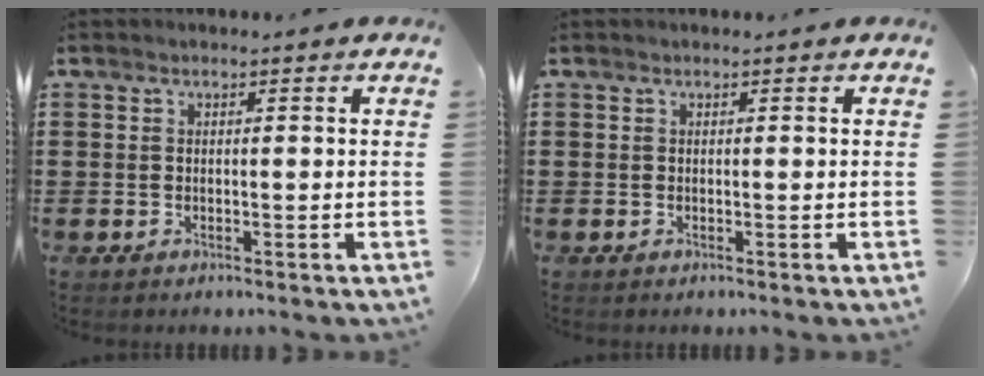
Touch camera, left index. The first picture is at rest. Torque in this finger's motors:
{"motor_torque": [-0.04, -0.03, 0.00, 0.01]}